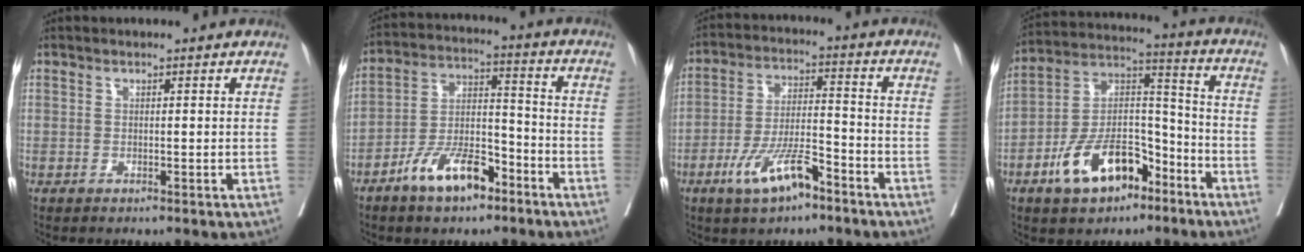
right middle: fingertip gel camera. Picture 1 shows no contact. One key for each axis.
{"total": 10.2, "fx": -6.6, "fy": 3.8, "fz": 6.8, "tx": -0.132, "ty": 0.009, "tz": -0.122}
{"total": 9.5, "fx": -6.1, "fy": 3.5, "fz": 6.4, "tx": -0.122, "ty": 0.008, "tz": -0.111}
{"total": 13.7, "fx": -7.7, "fy": 6.6, "fz": 9.1, "tx": -0.172, "ty": 0.020, "tz": -0.133}